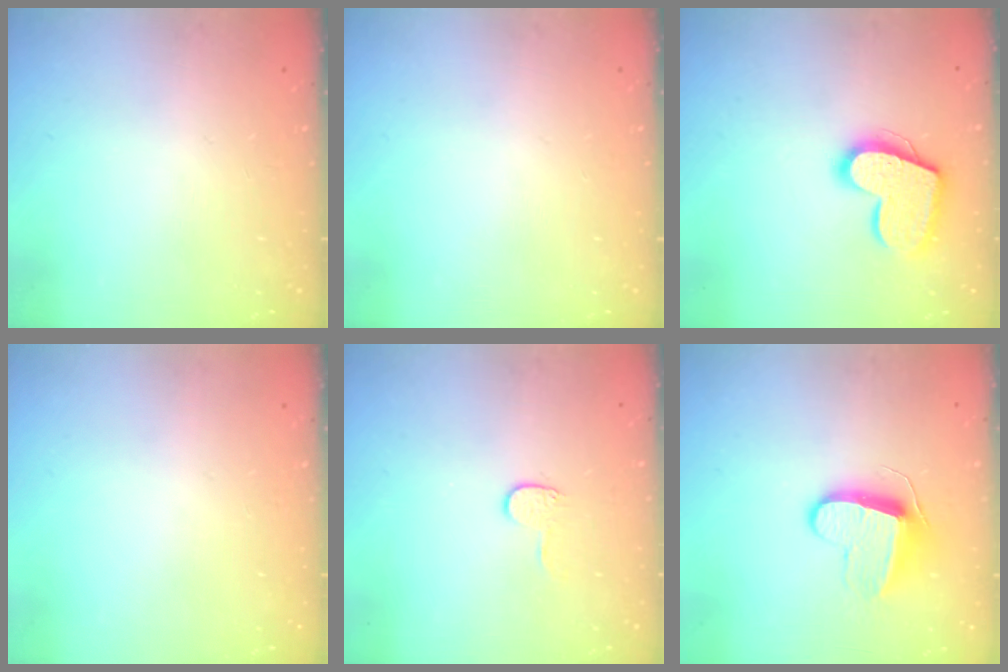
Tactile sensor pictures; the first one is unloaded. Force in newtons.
{"total": 0.0}
{"total": 16.5, "press": 16.4, "slide": 1.2}
{"total": 0.0}
{"total": 4.1, "press": 4.1, "slide": 0.4}
{"total": 9.8, "press": 9.8, "slide": 0.2}